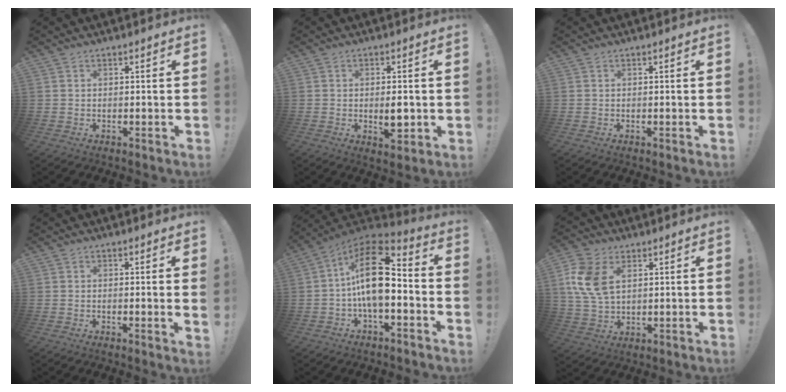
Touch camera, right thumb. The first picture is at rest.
{"total": 5.7, "force": [-1.0, 2.2, 5.1], "torque": [-0.079, 0.000, -0.016]}
{"total": 0.0}
{"total": 1.4, "force": [0.5, -0.6, 1.1], "torque": [-0.010, -0.007, 0.006]}
{"total": 18.4, "force": [0.5, 9.5, 15.8], "torque": [-0.270, 0.007, 0.011]}
{"total": 12.0, "force": [4.3, 7.6, 8.3], "torque": [-0.174, -0.007, 0.082]}